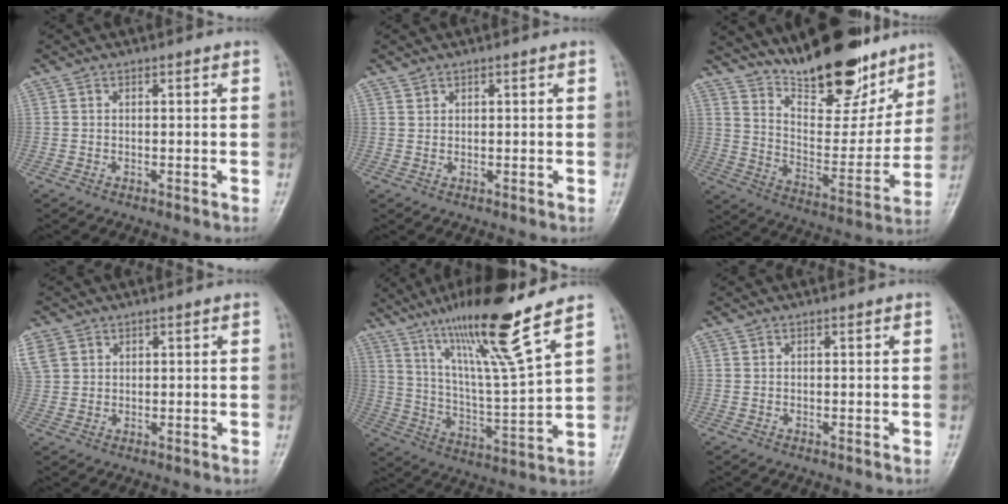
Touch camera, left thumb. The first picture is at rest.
{"total": 0.8, "force": [0.7, 0.4, 0.1], "torque": [0.009, -0.005, 0.010]}
{"total": 21.0, "force": [16.4, 7.4, 10.9], "torque": [-0.115, -0.100, 0.268]}
{"total": 7.9, "force": [3.5, 6.2, 3.5], "torque": [-0.103, 0.015, 0.079]}
{"total": 18.6, "force": [12.7, 0.7, 13.5], "torque": [-0.221, -0.063, 0.225]}
{"total": 0.0}